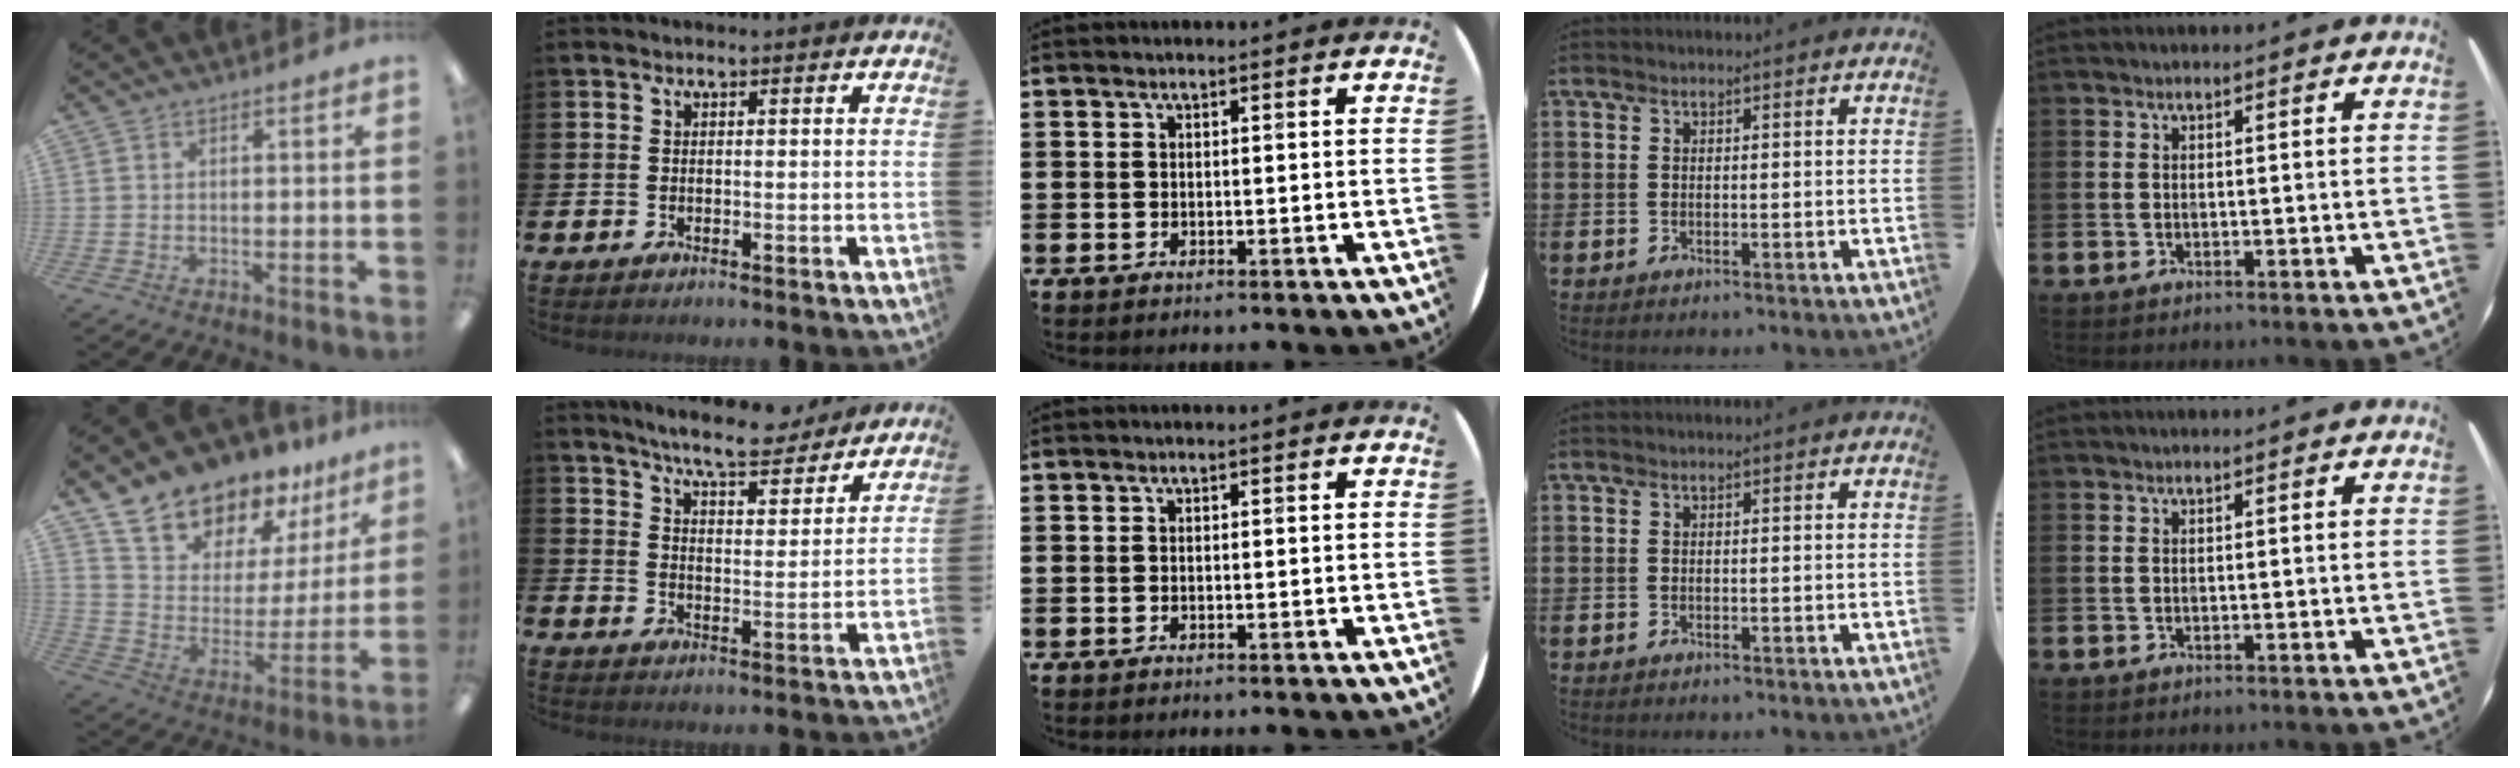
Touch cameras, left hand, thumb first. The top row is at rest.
{"thumb": {"total": 13.5, "force": [12.2, 5.5, 1.2], "torque": [-0.046, -0.112, 0.226]}, "index": {"total": 7.8, "force": [7.5, 0.8, 2.3], "torque": [-0.059, -0.044, 0.131]}}